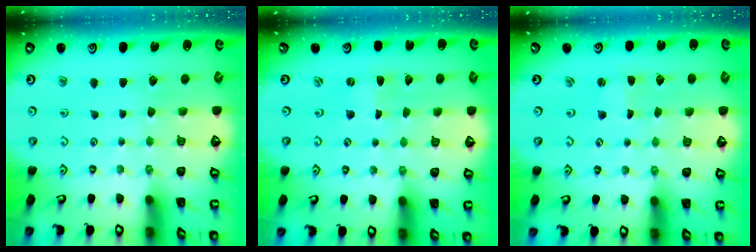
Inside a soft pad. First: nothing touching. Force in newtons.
{"total": 0.0}
{"total": 0.0}